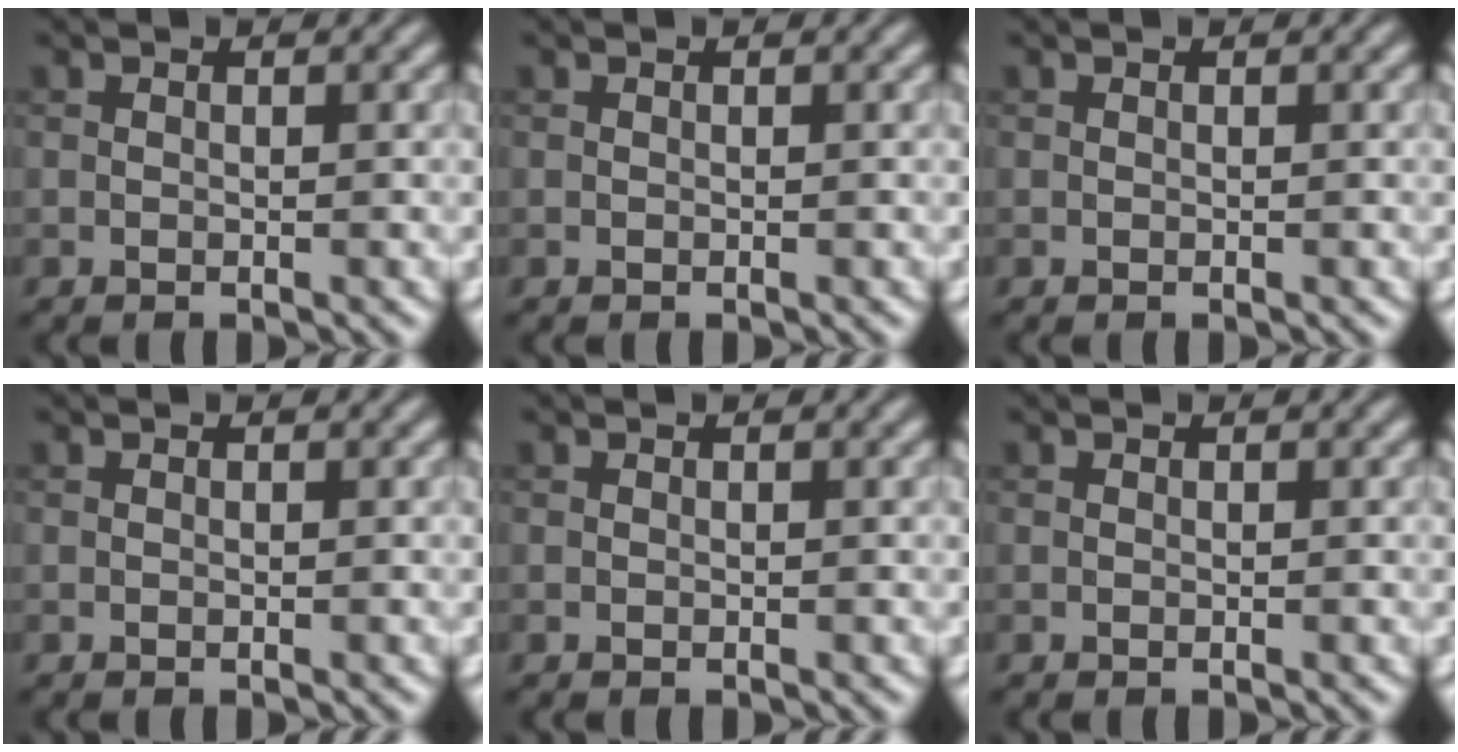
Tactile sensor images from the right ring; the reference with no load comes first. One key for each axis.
{"total": 0.0}
{"total": 0.0}
{"total": 0.0}
{"total": 0.0}
{"total": 0.0}